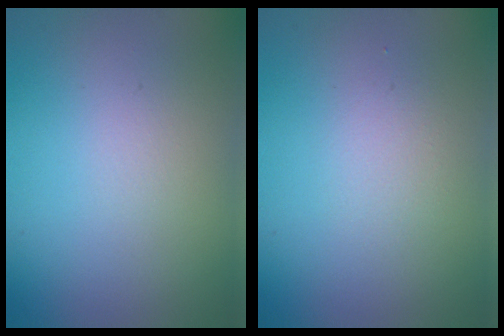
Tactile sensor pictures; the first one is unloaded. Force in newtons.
{"total": 1.1, "press": 1.1, "slide": 0.0}